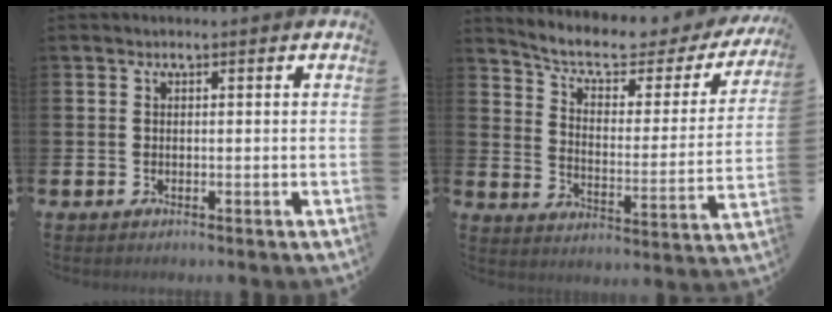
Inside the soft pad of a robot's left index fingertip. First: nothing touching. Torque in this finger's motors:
{"motor_torque": [0.54, -0.97, 0.74, 0.05]}